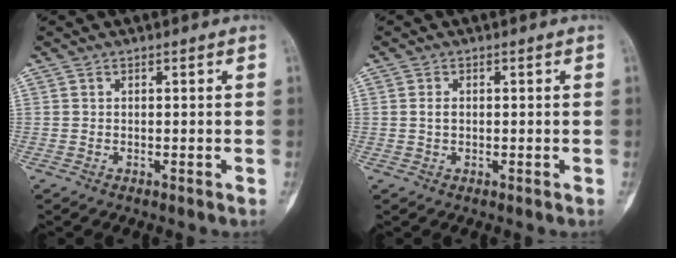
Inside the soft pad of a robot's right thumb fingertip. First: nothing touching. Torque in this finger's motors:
{"motor_torque": [0.02, 0.01, 0.08, -0.12, 0.07]}